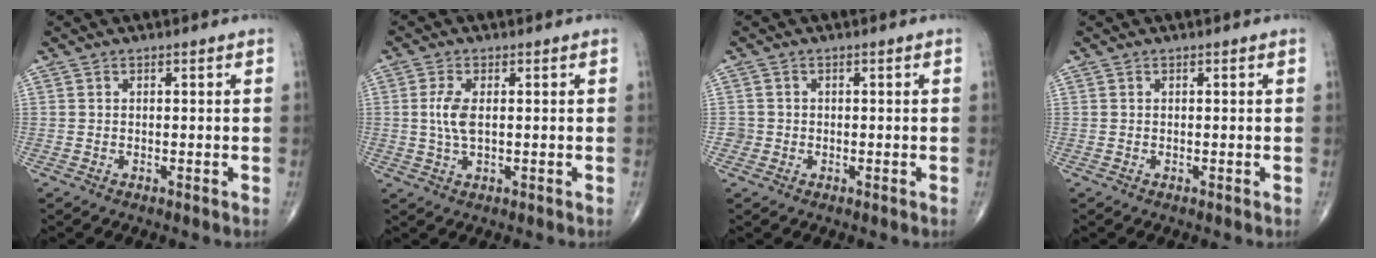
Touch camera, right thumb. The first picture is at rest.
{"total": 4.5, "force": [0.4, 2.0, 4.0], "torque": [-0.094, 0.001, 0.010]}
{"total": 1.7, "force": [-0.4, 1.6, -0.1], "torque": [0.015, 0.008, -0.011]}
{"total": 0.0}